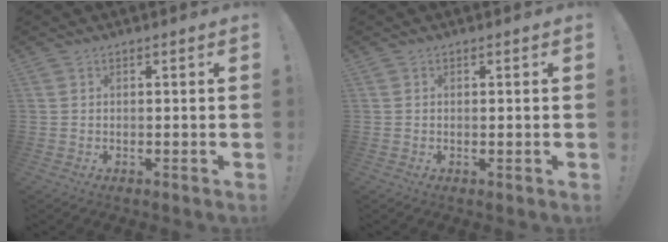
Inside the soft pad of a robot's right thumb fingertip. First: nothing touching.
{"total": 0.8, "force": [0.1, -0.2, 0.7], "torque": [-0.006, -0.004, 0.000]}